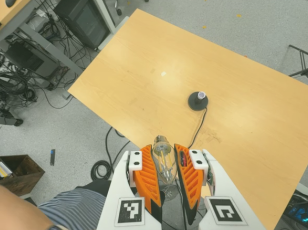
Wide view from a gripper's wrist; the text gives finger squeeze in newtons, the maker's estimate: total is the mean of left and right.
{"total": 22.9, "left": 26.2, "right": 19.7}